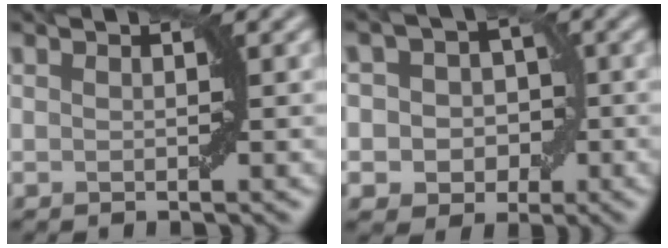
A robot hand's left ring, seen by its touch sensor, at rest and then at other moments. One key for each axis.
{"total": 5.9, "fx": 0.0, "fy": 5.4, "fz": 2.4, "tx": -0.011, "ty": 0.034, "tz": -0.031}